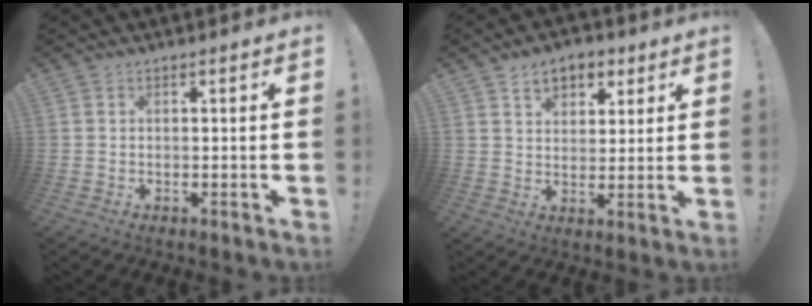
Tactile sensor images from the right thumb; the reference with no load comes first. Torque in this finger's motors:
{"motor_torque": [-0.03, 0.10, -0.01, 0.05, 0.00]}